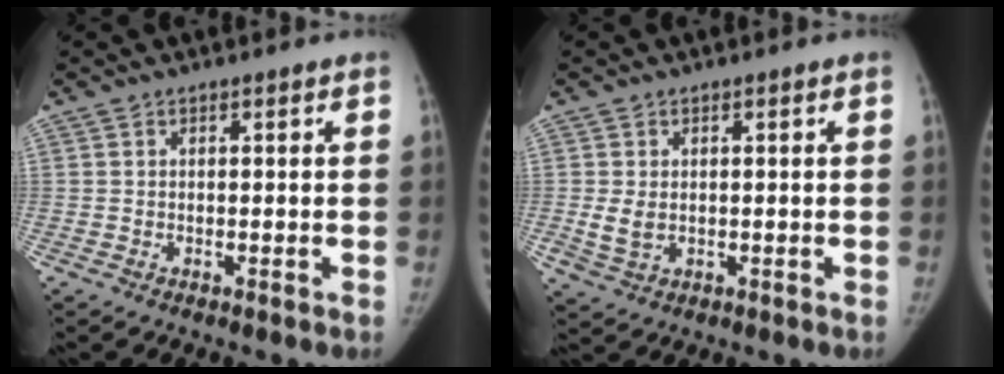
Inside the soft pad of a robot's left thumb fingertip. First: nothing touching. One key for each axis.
{"total": 3.2, "fx": -0.2, "fy": 2.4, "fz": 2.1, "tx": -0.041, "ty": -0.007, "tz": 0.005}